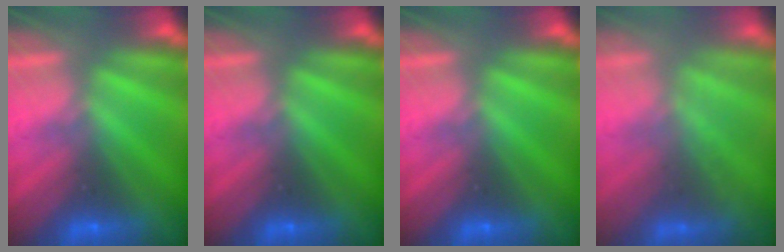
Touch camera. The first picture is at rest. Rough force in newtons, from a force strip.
{"total": 0.0}
{"total": 0.0}
{"total": 1.8}